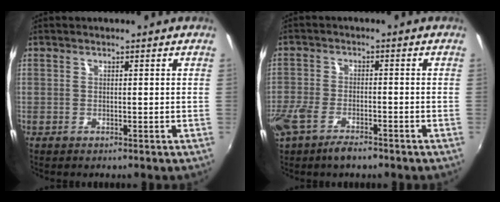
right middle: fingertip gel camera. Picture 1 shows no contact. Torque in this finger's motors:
{"motor_torque": [0.71, -0.51, 0.11, 0.10]}